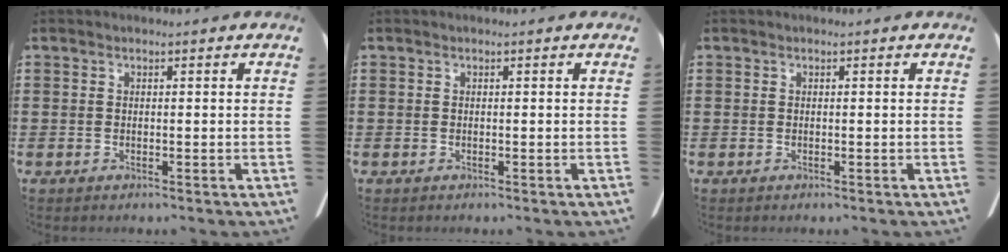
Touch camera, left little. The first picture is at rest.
{"total": 0.0}
{"total": 0.0}